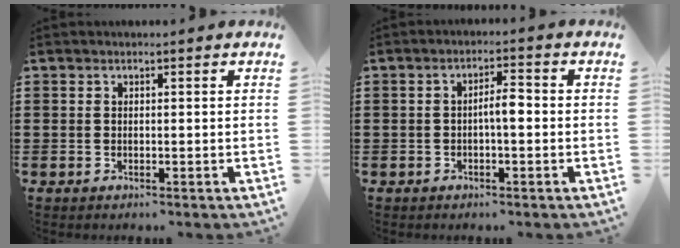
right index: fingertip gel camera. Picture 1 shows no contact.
{"total": 3.2, "force": [-0.5, 0.8, 3.1], "torque": [-0.056, 0.007, -0.012]}